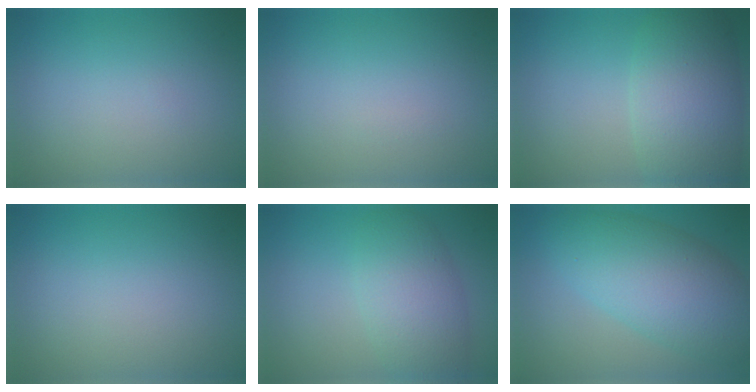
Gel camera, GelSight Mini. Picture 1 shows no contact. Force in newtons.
{"total": 0.0}
{"total": 7.7, "press": 7.7, "slide": 0.2}
{"total": 0.0}
{"total": 5.1, "press": 5.1, "slide": 0.1}
{"total": 8.4, "press": 8.4, "slide": 0.2}